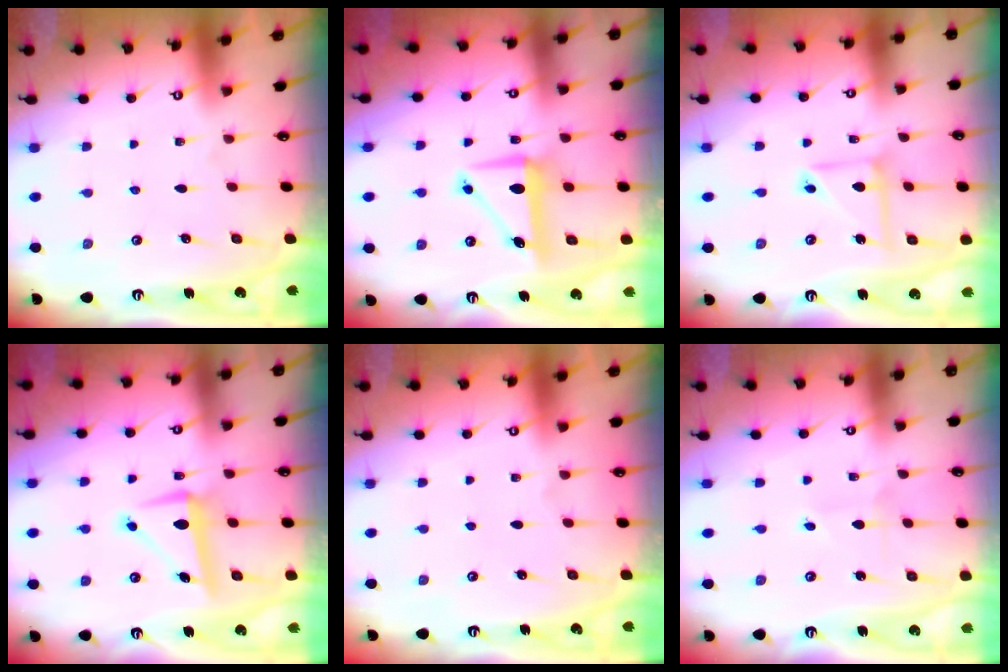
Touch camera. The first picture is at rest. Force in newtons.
{"total": 8.3, "press": 8.1, "slide": 1.4}
{"total": 8.3, "press": 8.3, "slide": 0.7}
{"total": 8.3, "press": 8.2, "slide": 1.3}
{"total": 0.0}
{"total": 1.9, "press": 1.9, "slide": 0.1}